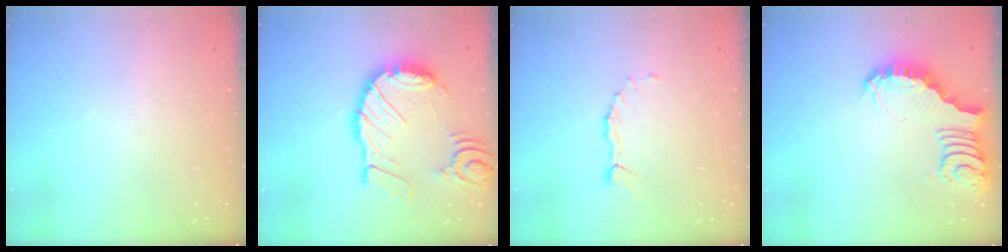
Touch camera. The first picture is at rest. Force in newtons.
{"total": 17.6, "press": 17.5, "slide": 2.2}
{"total": 2.2, "press": 2.2, "slide": 0.2}
{"total": 3.5, "press": 3.5, "slide": 0.6}